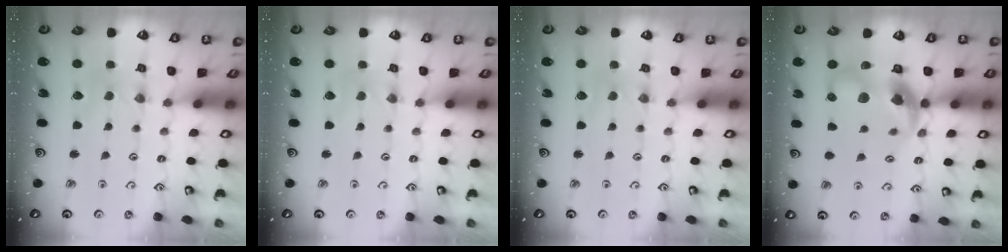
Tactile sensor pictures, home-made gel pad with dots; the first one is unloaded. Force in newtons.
{"total": 0.0}
{"total": 0.7, "press": 0.7, "slide": 0.2}
{"total": 14.8, "press": 14.6, "slide": 2.4}